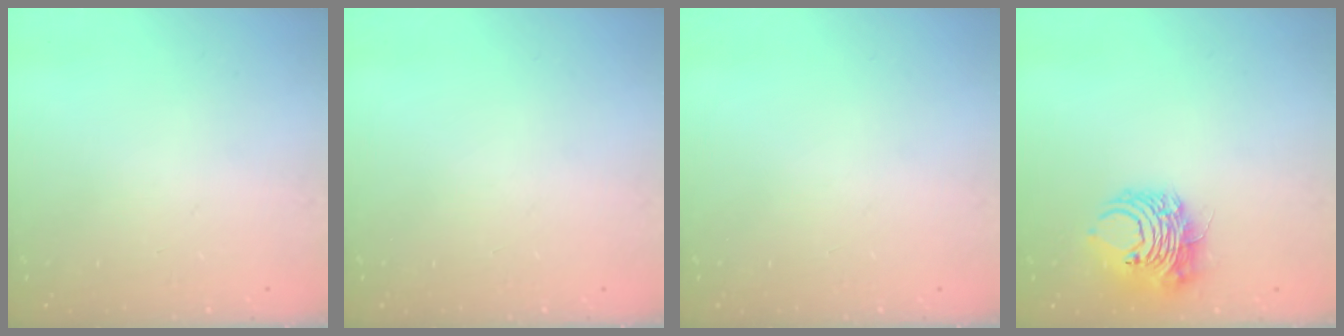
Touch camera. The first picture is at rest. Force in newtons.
{"total": 0.0}
{"total": 0.0}
{"total": 8.9, "press": 8.8, "slide": 1.5}